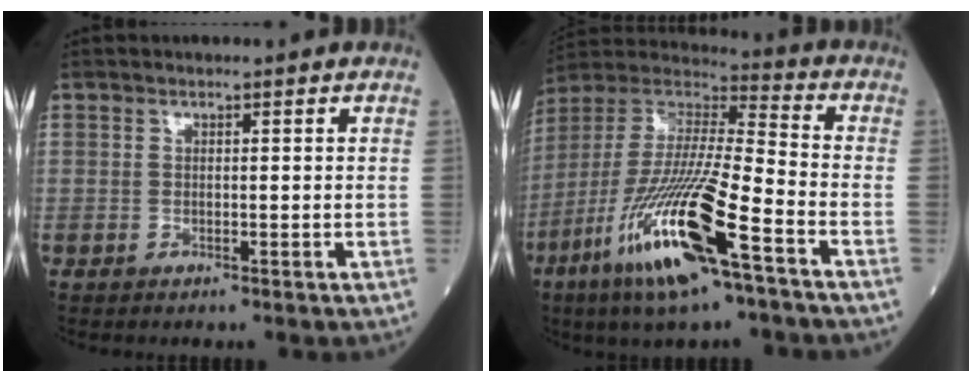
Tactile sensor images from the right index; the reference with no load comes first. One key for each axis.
{"total": 21.0, "fx": -10.3, "fy": 2.2, "fz": 18.2, "tx": -0.400, "ty": -0.050, "tz": -0.198}